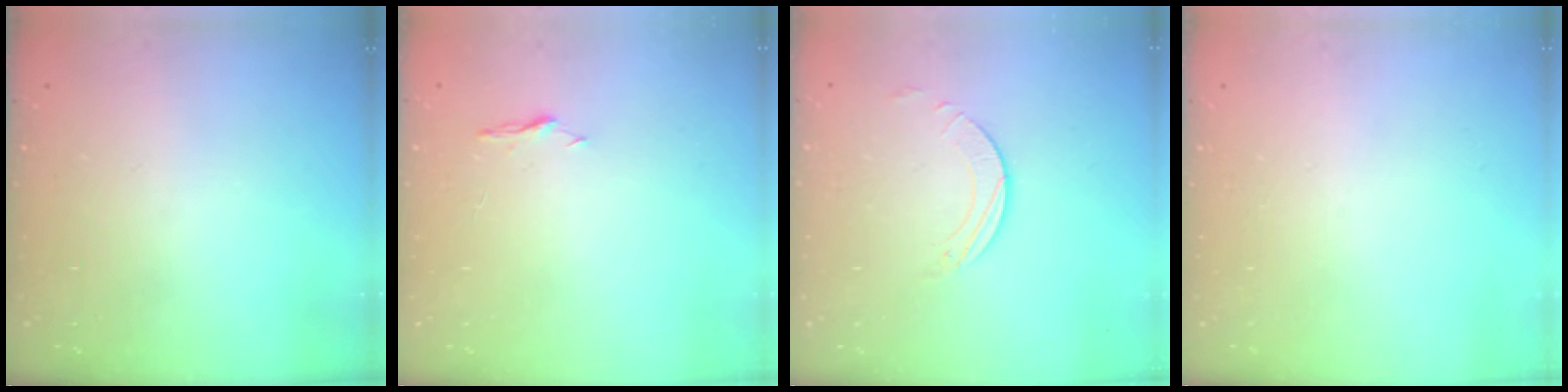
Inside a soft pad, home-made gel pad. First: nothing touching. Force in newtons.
{"total": 3.7, "press": 3.7, "slide": 0.5}
{"total": 1.6, "press": 1.6, "slide": 0.2}
{"total": 0.0}